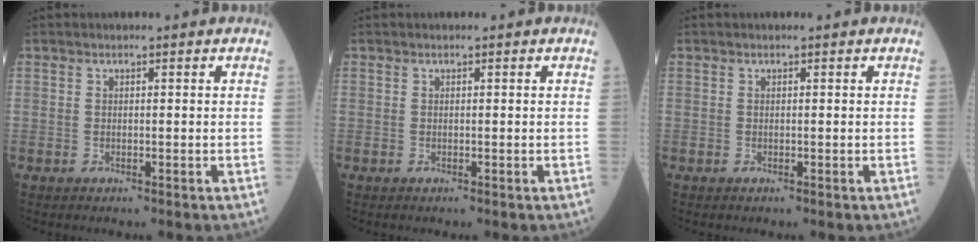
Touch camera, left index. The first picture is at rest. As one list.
[{"total": 0.0}, {"total": 0.0}]